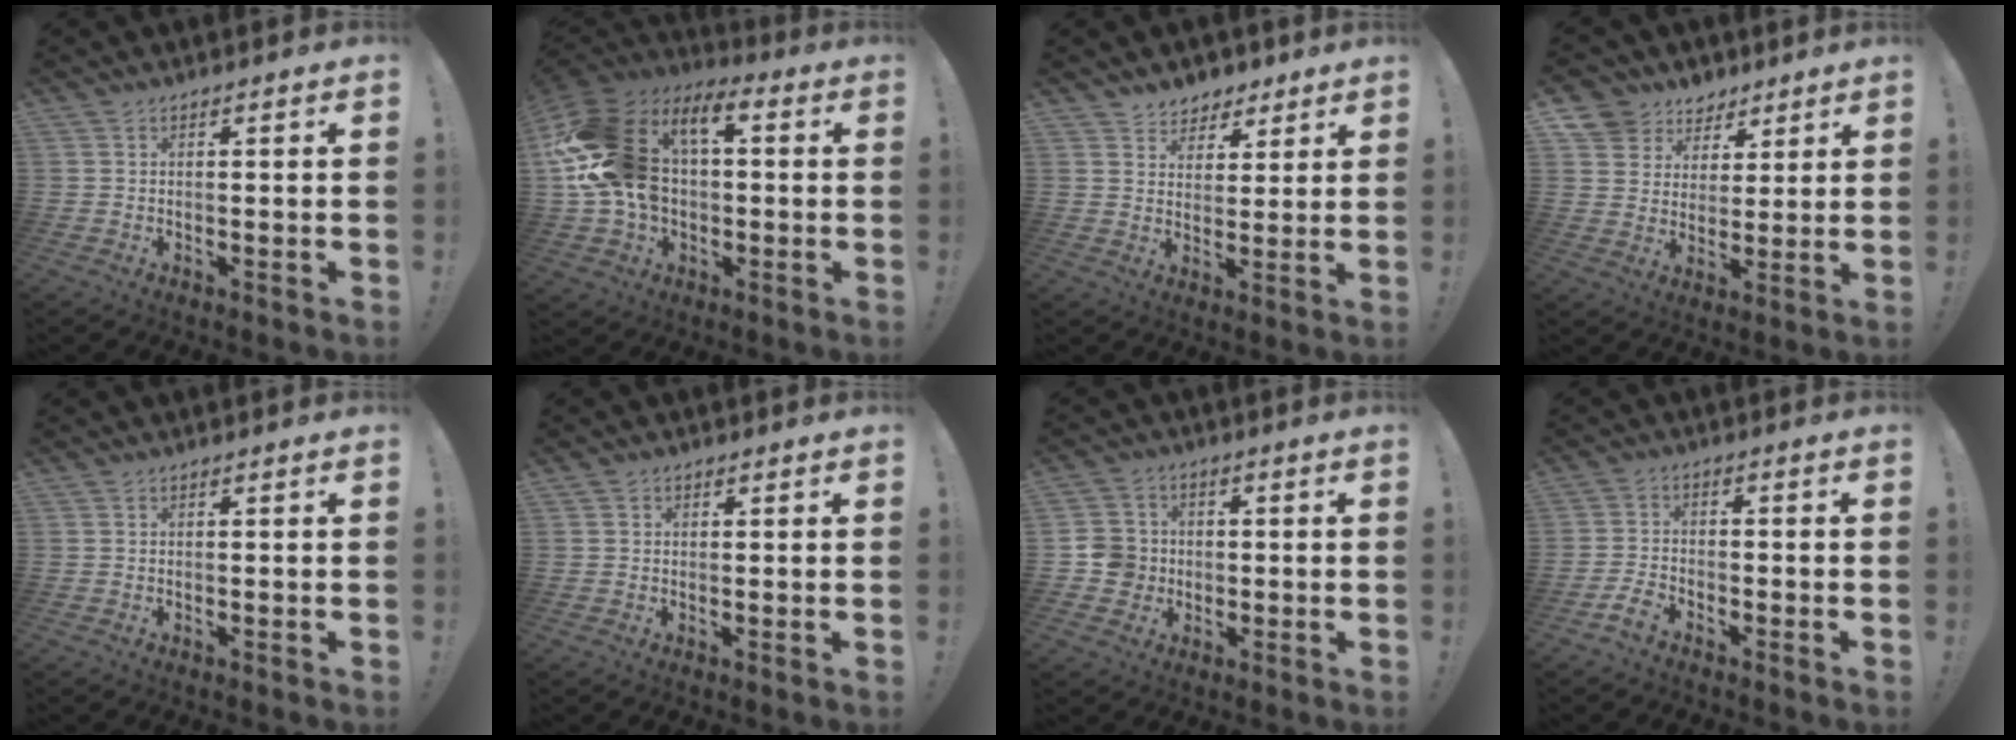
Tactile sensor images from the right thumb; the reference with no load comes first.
{"total": 20.7, "force": [4.1, 14.5, 14.2], "torque": [-0.275, -0.007, 0.077]}
{"total": 6.3, "force": [4.3, 4.6, 0.3], "torque": [-0.002, -0.035, 0.085]}
{"total": 8.9, "force": [5.4, 7.0, 1.1], "torque": [-0.026, -0.039, 0.110]}
{"total": 0.0}
{"total": 0.6, "force": [0.3, 0.6, 0.1], "torque": [0.005, -0.001, 0.003]}
{"total": 7.4, "force": [-1.2, 7.0, 2.1], "torque": [-0.043, 0.011, -0.021]}
{"total": 5.0, "force": [-3.8, 2.1, 2.5], "torque": [-0.056, 0.007, -0.070]}